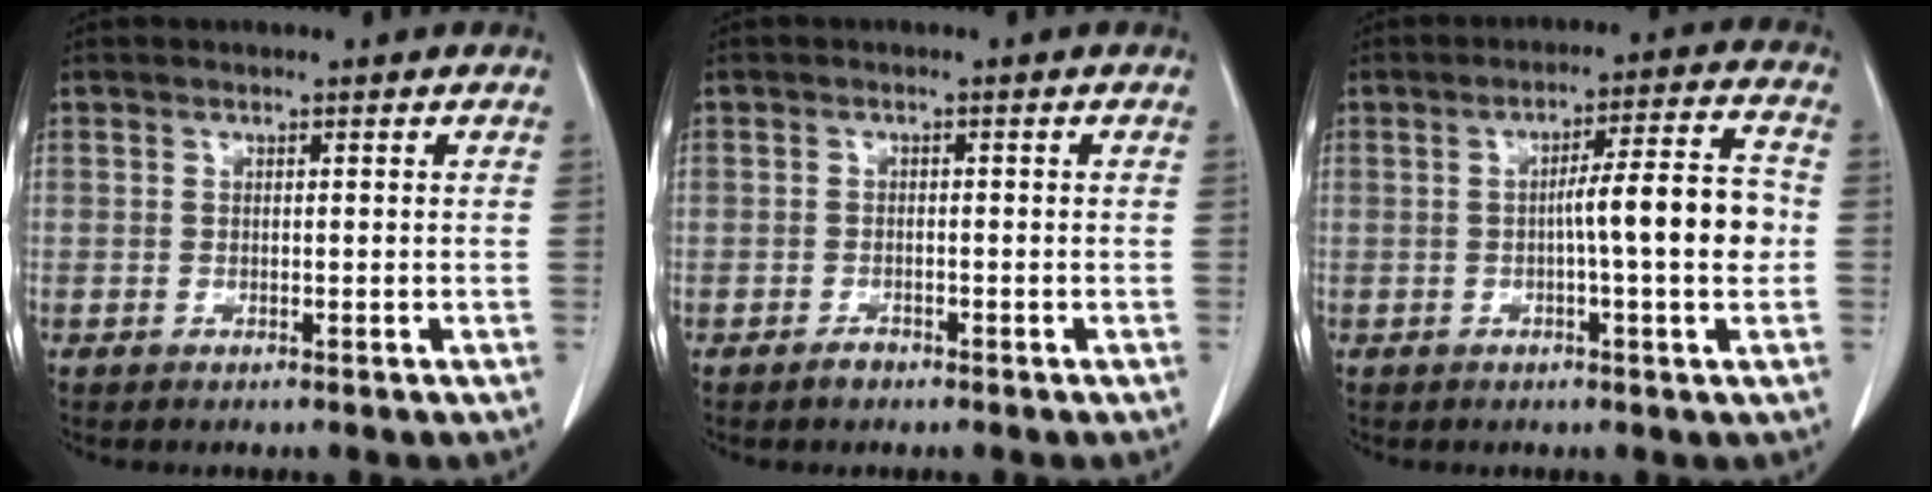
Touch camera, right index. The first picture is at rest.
{"total": 1.4, "force": [-1.1, 0.8, 0.4], "torque": [-0.007, 0.002, -0.018]}
{"total": 9.3, "force": [-0.8, 0.3, 9.3], "torque": [-0.134, 0.016, -0.017]}